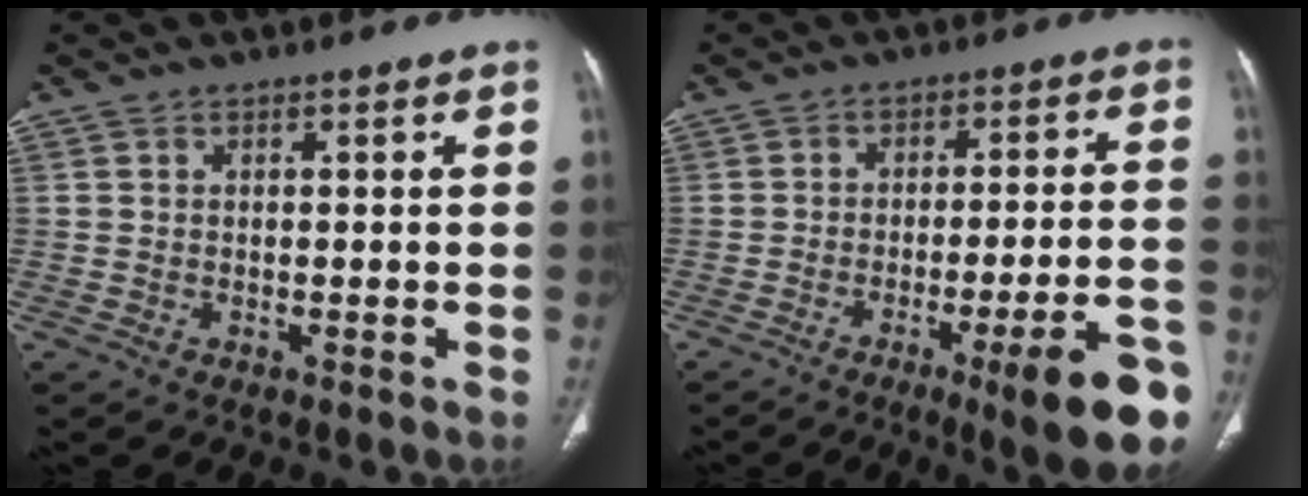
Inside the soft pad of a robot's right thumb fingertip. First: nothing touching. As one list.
[{"total": 14.4, "force": [-7.5, 1.9, 12.2], "torque": [-0.133, 0.037, -0.096]}]